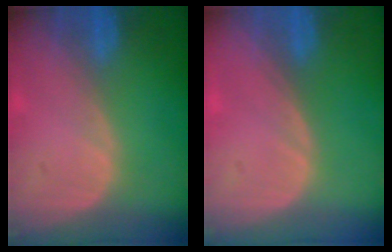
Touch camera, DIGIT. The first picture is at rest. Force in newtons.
{"total": 0.0}